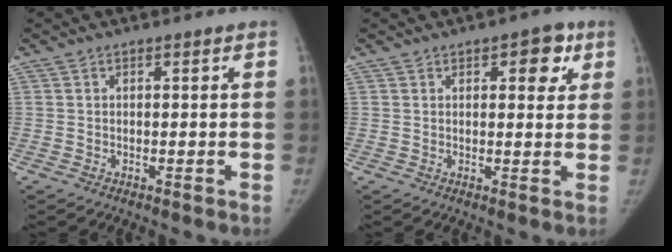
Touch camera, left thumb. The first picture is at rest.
{"total": 5.5, "force": [2.4, 2.9, 4.0], "torque": [-0.020, -0.005, 0.023]}